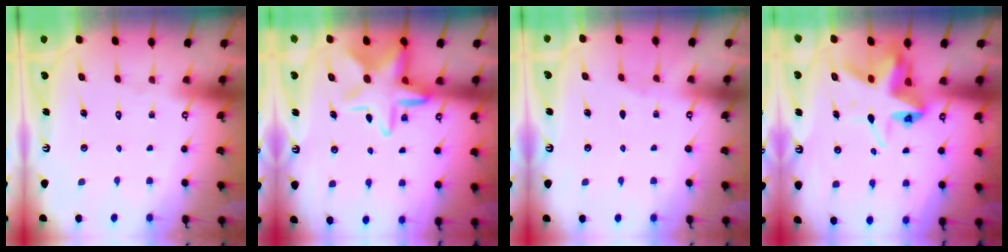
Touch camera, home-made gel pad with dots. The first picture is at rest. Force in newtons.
{"total": 12.5, "press": 12.4, "slide": 1.9}
{"total": 2.5, "press": 2.5, "slide": 0.4}
{"total": 8.4, "press": 8.3, "slide": 1.1}